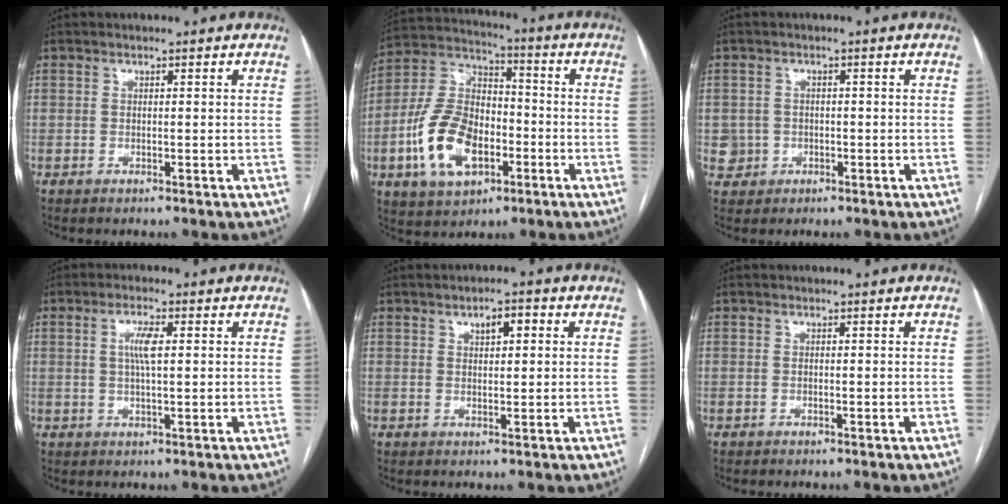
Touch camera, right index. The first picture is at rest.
{"total": 15.2, "force": [-4.9, 8.8, 11.4], "torque": [-0.248, 0.015, -0.086]}
{"total": 3.0, "force": [-0.6, 2.9, -0.1], "torque": [0.011, 0.010, -0.005]}
{"total": 4.0, "force": [0.9, 0.7, 3.8], "torque": [-0.074, 0.003, 0.017]}
{"total": 3.0, "force": [1.2, 1.2, 2.5], "torque": [-0.040, 0.008, 0.020]}
{"total": 0.0}